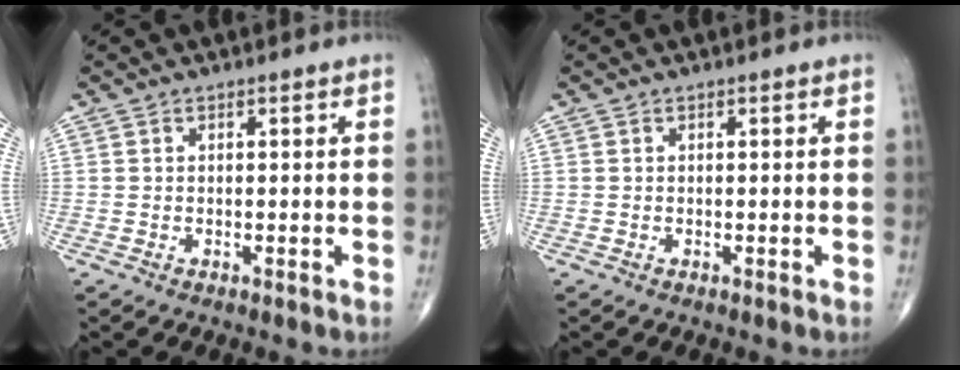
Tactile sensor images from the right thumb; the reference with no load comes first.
{"total": 0.0}